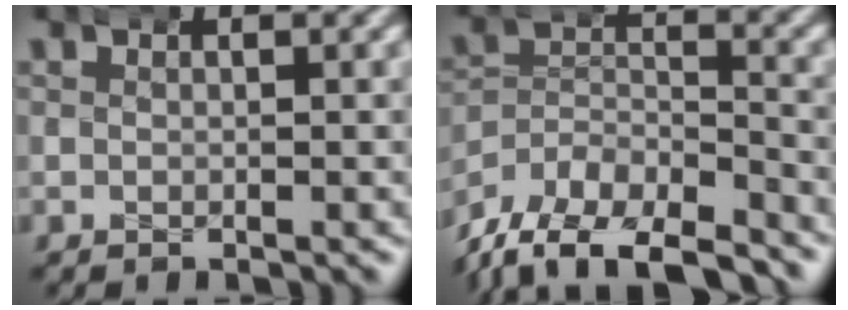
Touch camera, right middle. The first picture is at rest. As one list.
[{"total": 11.5, "force": [-8.4, 6.8, 3.9], "torque": [-0.073, -0.037, -0.141]}]